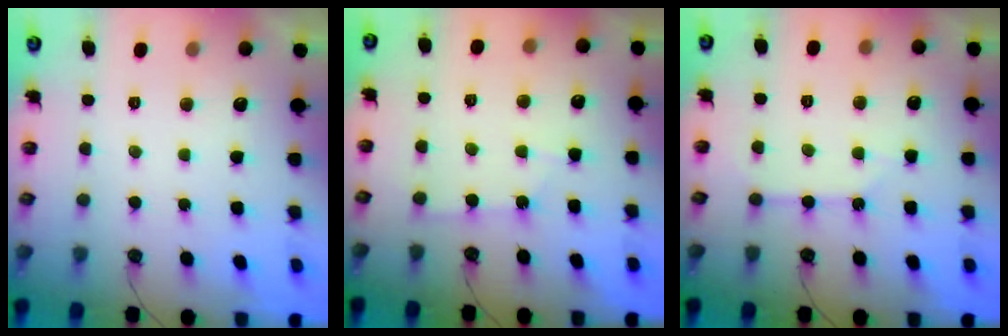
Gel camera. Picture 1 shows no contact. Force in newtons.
{"total": 4.6, "press": 4.6, "slide": 0.7}
{"total": 2.1, "press": 2.1, "slide": 0.3}